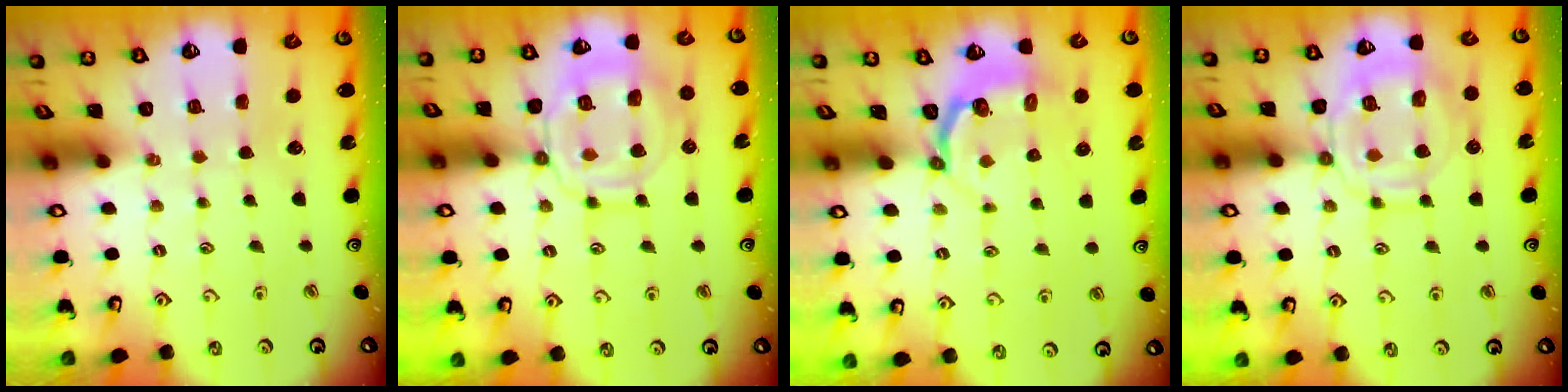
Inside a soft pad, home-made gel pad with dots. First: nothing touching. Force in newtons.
{"total": 14.4, "press": 14.3, "slide": 1.4}
{"total": 3.9, "press": 2.8, "slide": 2.7}
{"total": 11.8, "press": 11.7, "slide": 1.2}